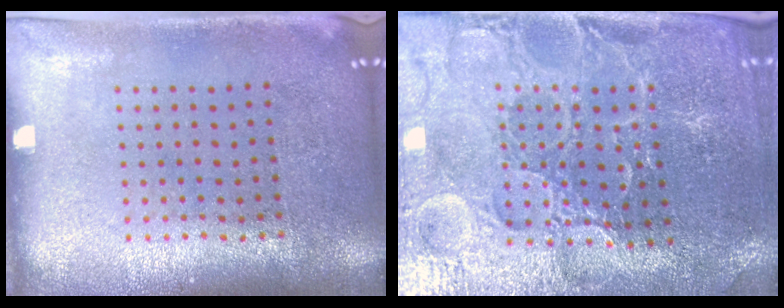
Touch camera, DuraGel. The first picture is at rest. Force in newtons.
{"total": 3.5, "press": 3.4, "slide": 0.6}